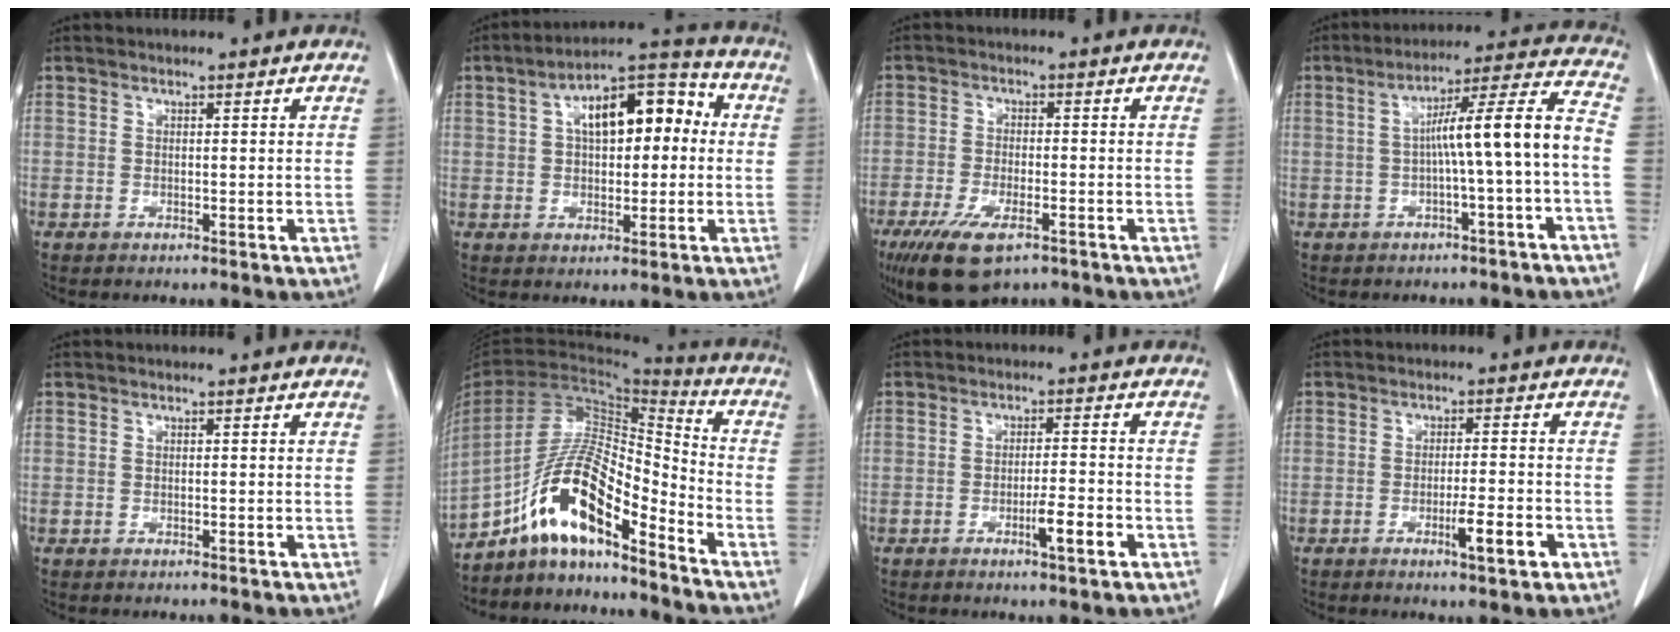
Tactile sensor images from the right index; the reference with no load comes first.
{"total": 12.6, "force": [2.1, 5.6, 11.0], "torque": [-0.170, 0.046, 0.031]}
{"total": 9.5, "force": [-5.9, 3.4, 6.7], "torque": [-0.123, -0.017, -0.098]}
{"total": 11.1, "force": [-1.6, -0.6, 10.9], "torque": [-0.168, 0.031, -0.025]}
{"total": 0.0}
{"total": 14.0, "force": [-9.5, 2.7, 9.9], "torque": [-0.186, 0.022, -0.171]}
{"total": 4.5, "force": [-2.0, 0.2, 4.0], "torque": [-0.063, -0.004, -0.032]}
{"total": 5.1, "force": [-2.2, 0.3, 4.5], "torque": [-0.070, -0.005, -0.033]}